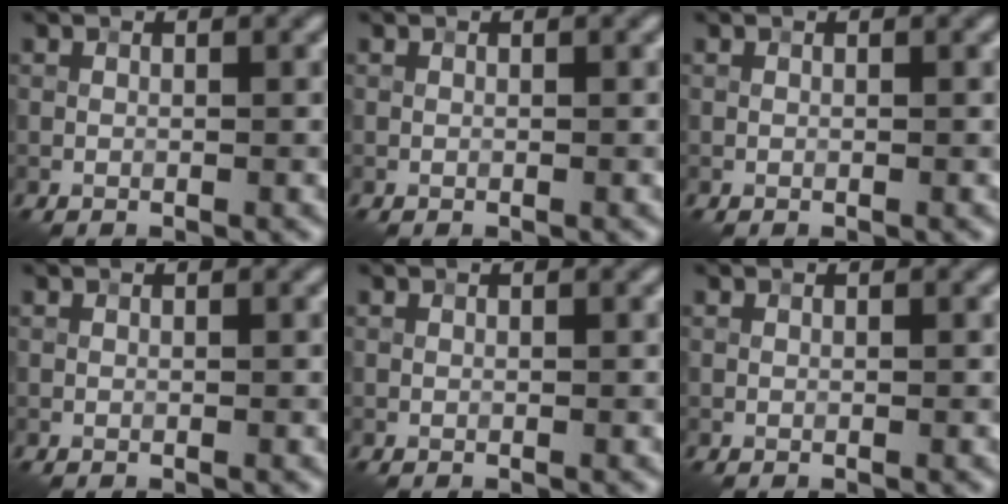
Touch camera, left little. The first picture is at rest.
{"total": 0.0}
{"total": 0.0}
{"total": 0.0}
{"total": 0.0}
{"total": 0.0}